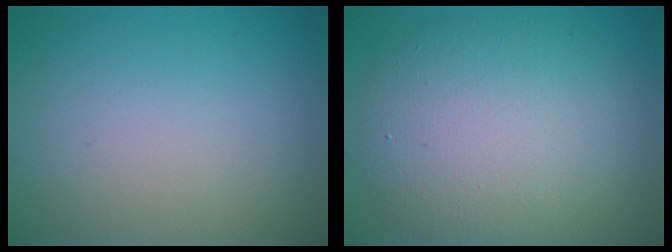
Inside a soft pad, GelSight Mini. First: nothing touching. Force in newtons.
{"total": 8.9, "press": 8.9, "slide": 0.3}